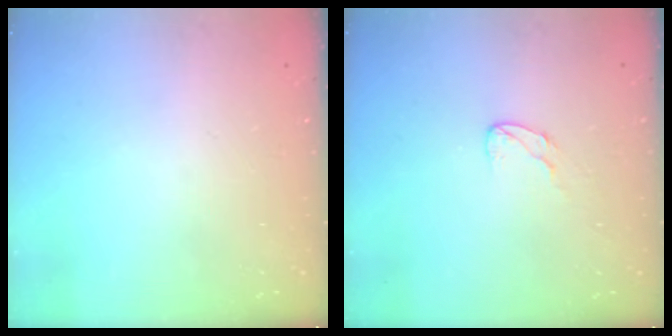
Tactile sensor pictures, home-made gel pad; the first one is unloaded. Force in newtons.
{"total": 3.0, "press": 3.0, "slide": 0.2}